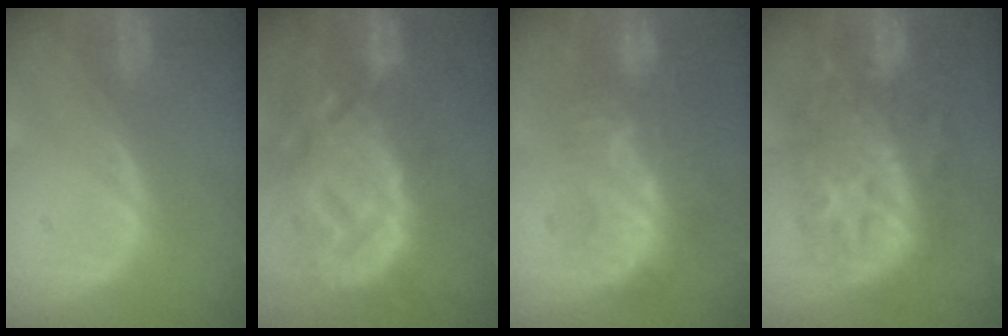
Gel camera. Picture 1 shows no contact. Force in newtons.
{"total": 14.4, "press": 12.4, "slide": 7.3}
{"total": 9.3, "press": 8.6, "slide": 3.7}
{"total": 12.0, "press": 11.9, "slide": 1.2}